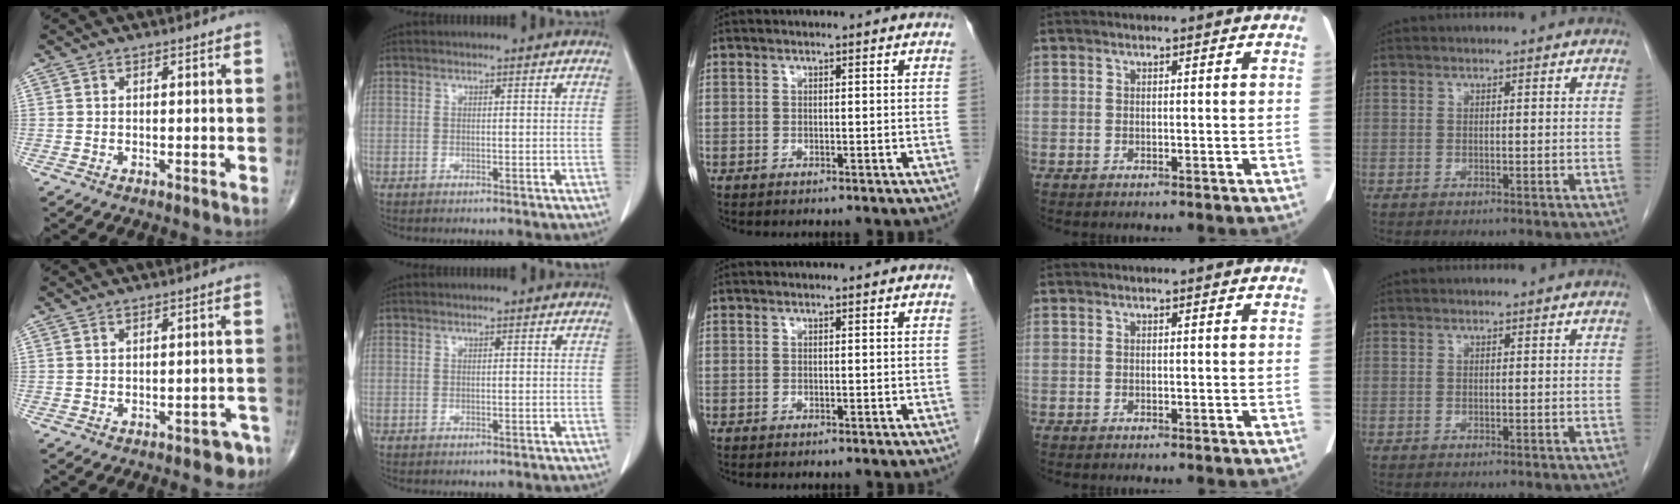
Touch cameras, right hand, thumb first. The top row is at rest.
{"thumb": {"total": 4.3, "force": [-3.1, 2.1, 2.1], "torque": [-0.008, 0.026, -0.035]}}